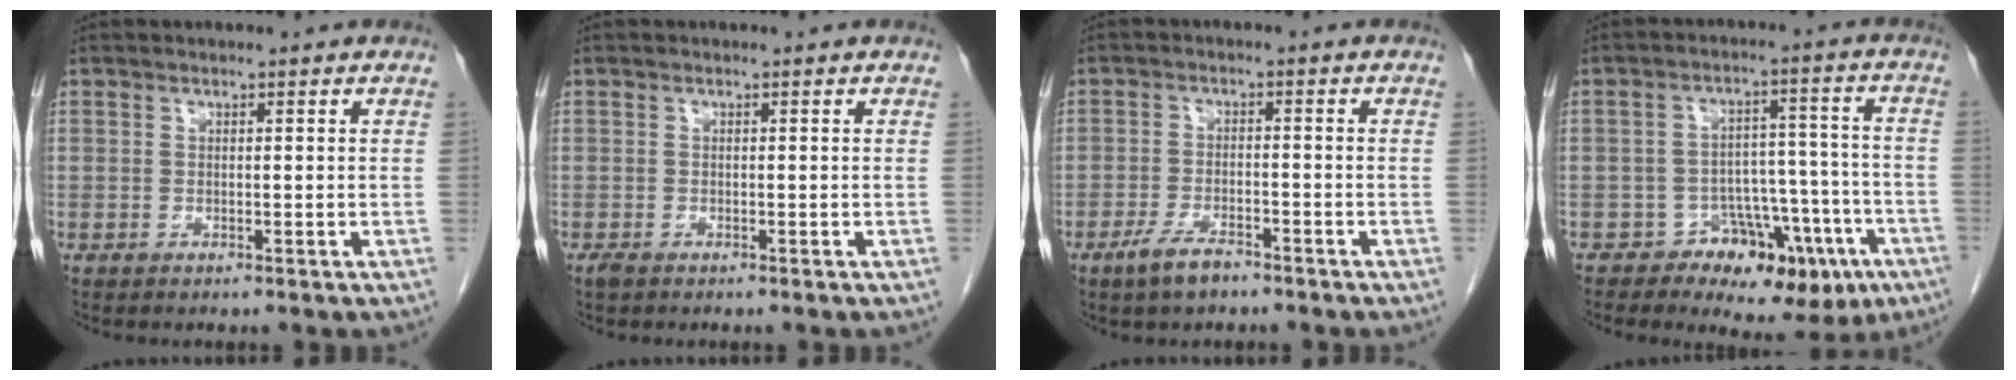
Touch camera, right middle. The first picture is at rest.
{"total": 1.0, "force": [-0.7, 0.4, 0.6], "torque": [-0.017, -0.004, -0.012]}
{"total": 4.4, "force": [-3.3, 1.2, 2.6], "torque": [-0.062, -0.004, -0.059]}
{"total": 11.6, "force": [-6.8, 6.3, 6.9], "torque": [-0.062, 0.033, -0.089]}